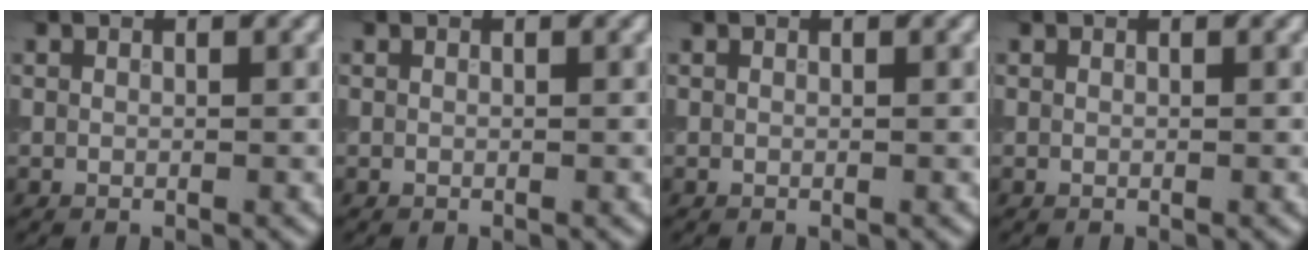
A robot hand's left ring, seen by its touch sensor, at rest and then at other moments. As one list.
[{"total": 0.0}, {"total": 0.0}, {"total": 0.0}]